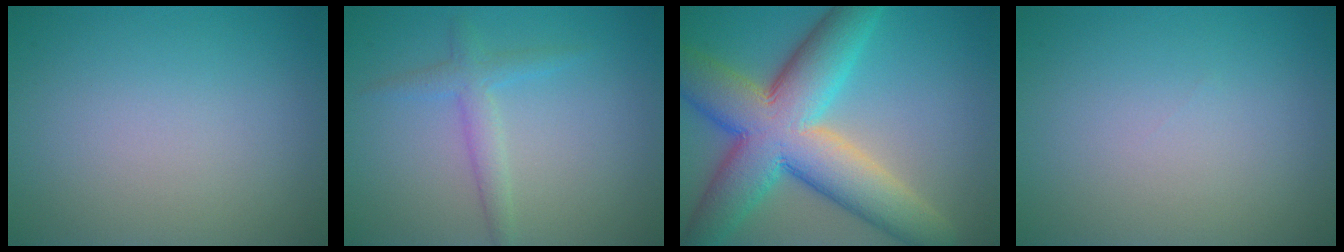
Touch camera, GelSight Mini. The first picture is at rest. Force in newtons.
{"total": 2.3, "press": 2.3, "slide": 0.1}
{"total": 12.6, "press": 12.5, "slide": 0.8}
{"total": 0.0}